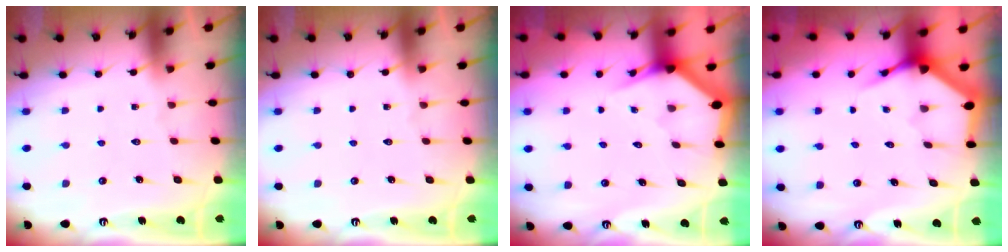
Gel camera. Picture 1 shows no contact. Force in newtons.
{"total": 0.0}
{"total": 2.9, "press": 2.9, "slide": 0.2}
{"total": 3.9, "press": 3.8, "slide": 0.4}